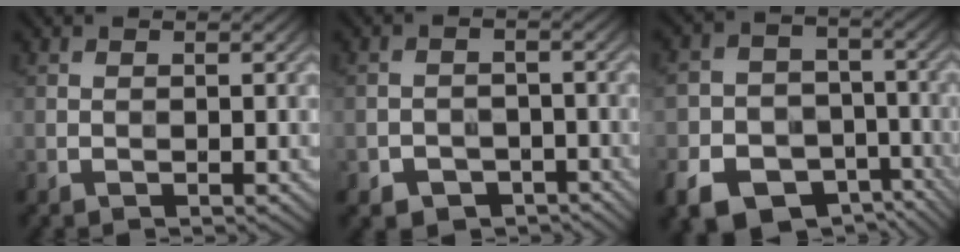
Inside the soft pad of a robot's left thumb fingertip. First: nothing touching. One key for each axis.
{"total": 4.0, "fx": -2.5, "fy": 2.8, "fz": 1.4, "tx": -0.022, "ty": -0.001, "tz": -0.040}
{"total": 12.5, "fx": -6.6, "fy": 9.4, "fz": 4.9, "tx": -0.122, "ty": -0.038, "tz": -0.117}